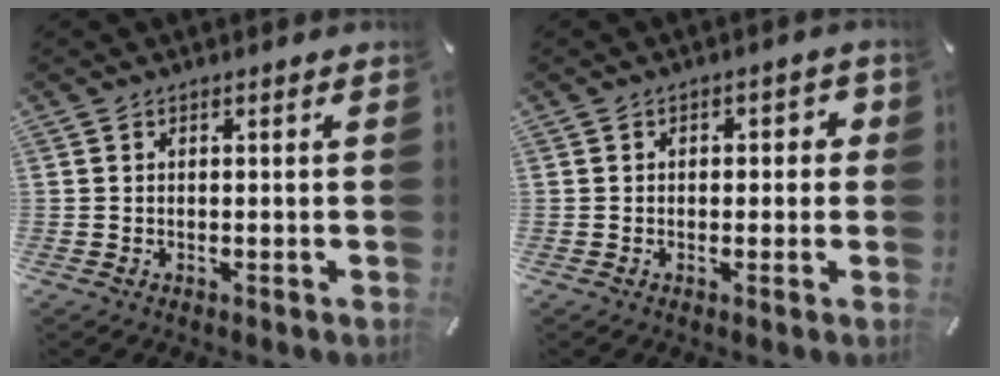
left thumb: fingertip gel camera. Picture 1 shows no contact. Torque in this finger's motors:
{"motor_torque": [0.02, -0.07, -0.01, -0.01, -0.03]}